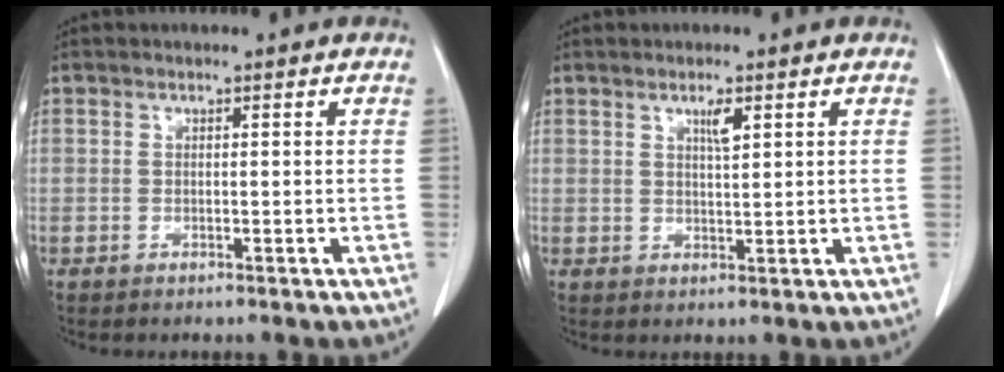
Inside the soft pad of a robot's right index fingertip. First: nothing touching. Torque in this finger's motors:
{"motor_torque": [0.12, 0.13, 0.03, 0.04]}